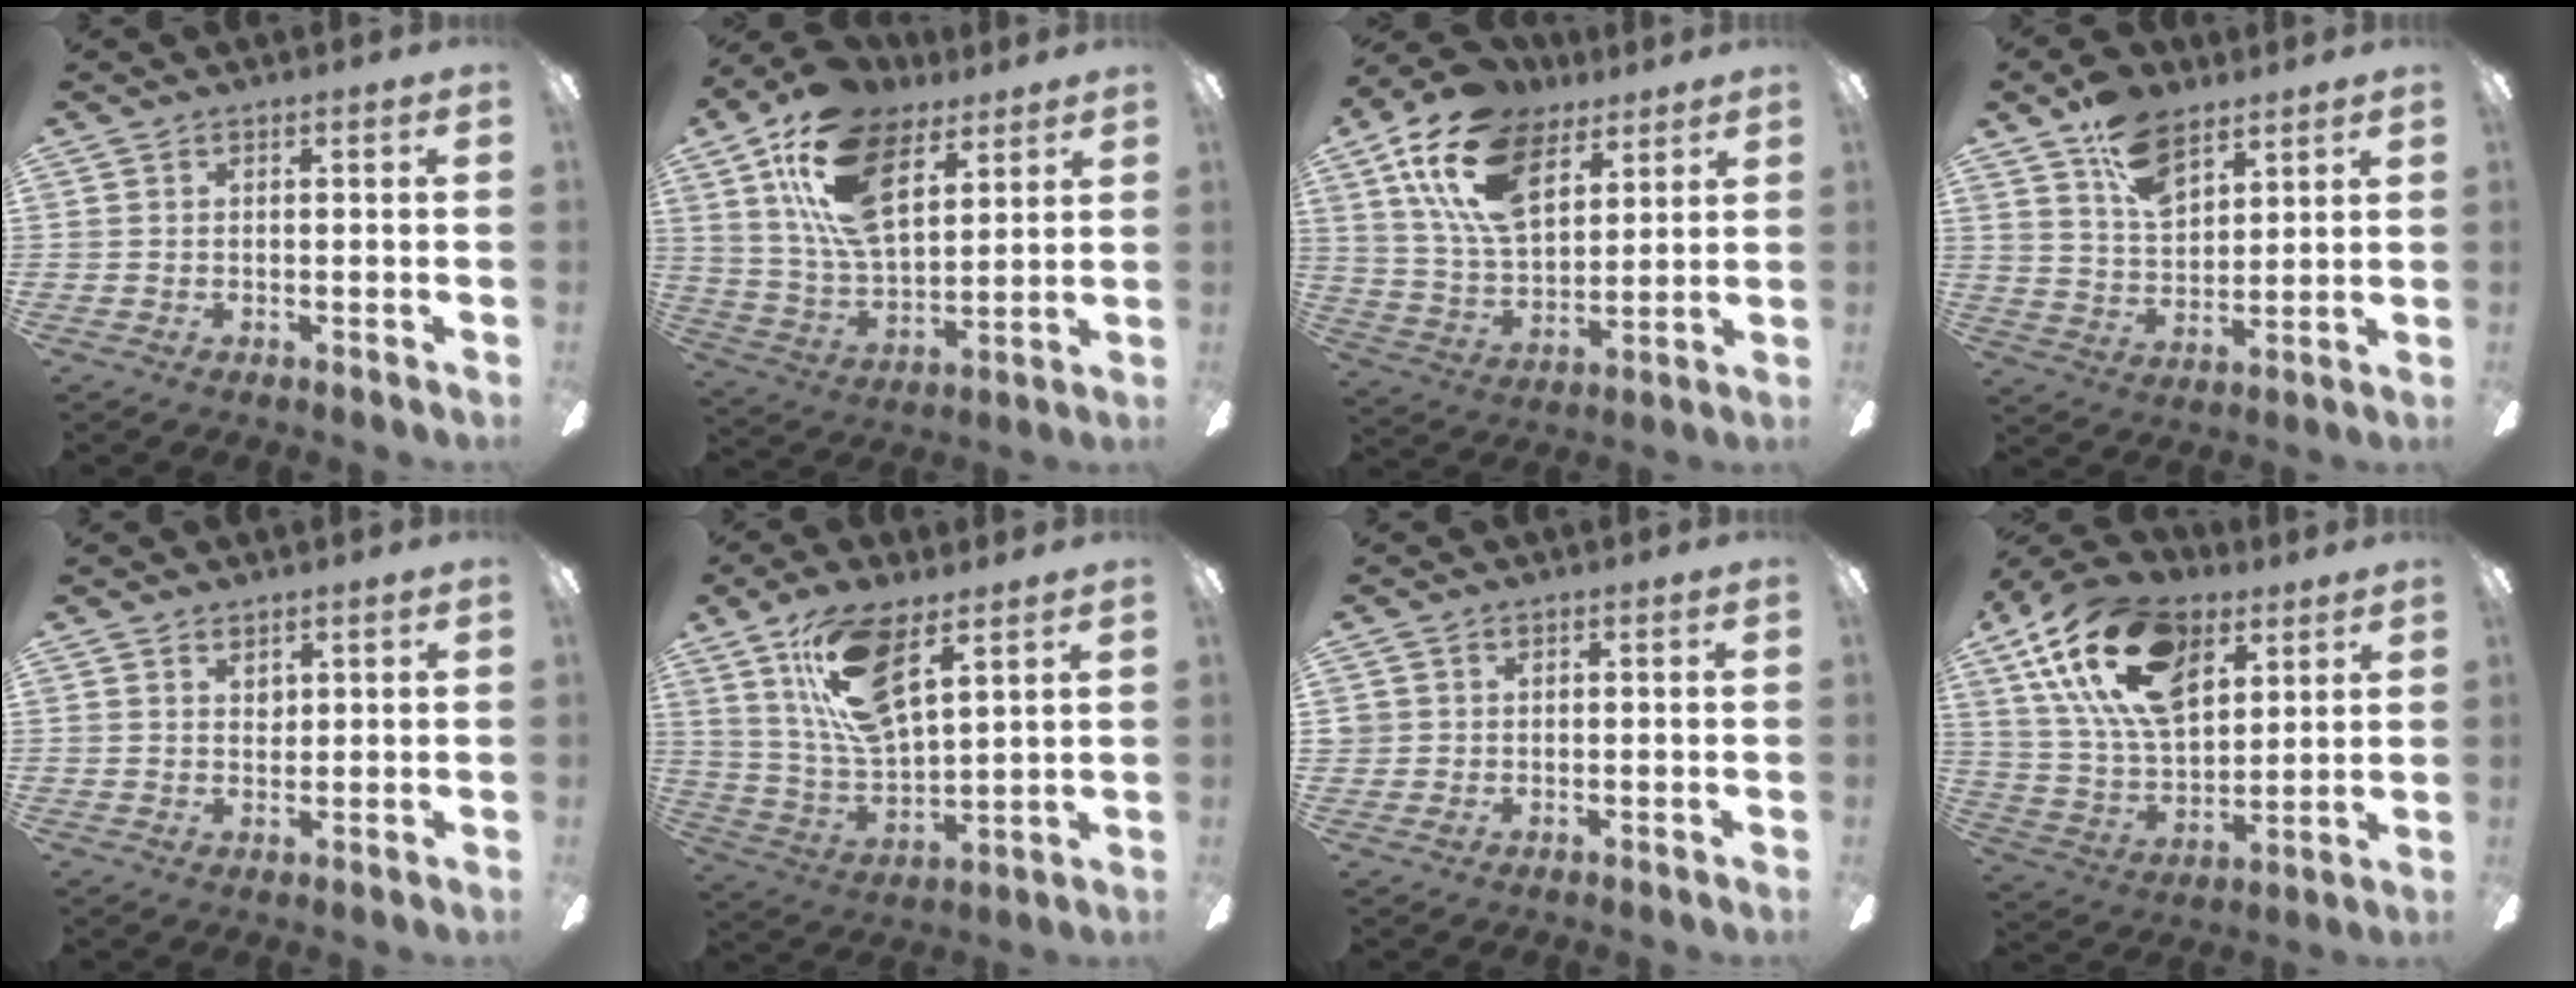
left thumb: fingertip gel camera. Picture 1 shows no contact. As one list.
[{"total": 21.3, "force": [11.6, 11.3, 13.8], "torque": [-0.295, -0.040, 0.208]}, {"total": 19.5, "force": [11.0, 11.0, 11.8], "torque": [-0.239, -0.035, 0.202]}, {"total": 12.3, "force": [7.8, 7.0, 6.4], "torque": [-0.106, -0.030, 0.144]}, {"total": 2.3, "force": [1.6, 1.5, 0.8], "torque": [0.000, -0.005, 0.027]}, {"total": 16.6, "force": [9.9, 6.4, 11.6], "torque": [-0.235, -0.024, 0.176]}, {"total": 1.9, "force": [0.4, 1.8, 0.4], "torque": [0.001, 0.001, 0.006]}, {"total": 23.1, "force": [11.7, 13.3, 14.8], "torque": [-0.289, -0.035, 0.211]}]